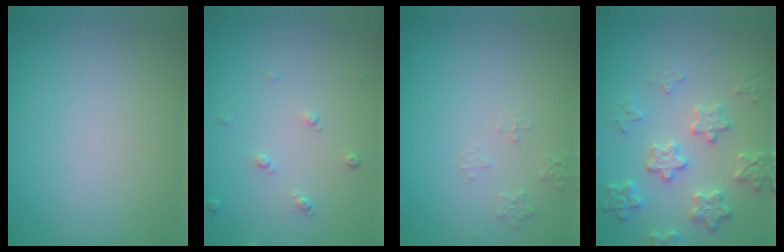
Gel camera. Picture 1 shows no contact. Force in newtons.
{"total": 0.9, "press": 0.6, "slide": 0.7}
{"total": 1.1, "press": 1.1, "slide": 0.2}
{"total": 3.5, "press": 3.5, "slide": 0.5}